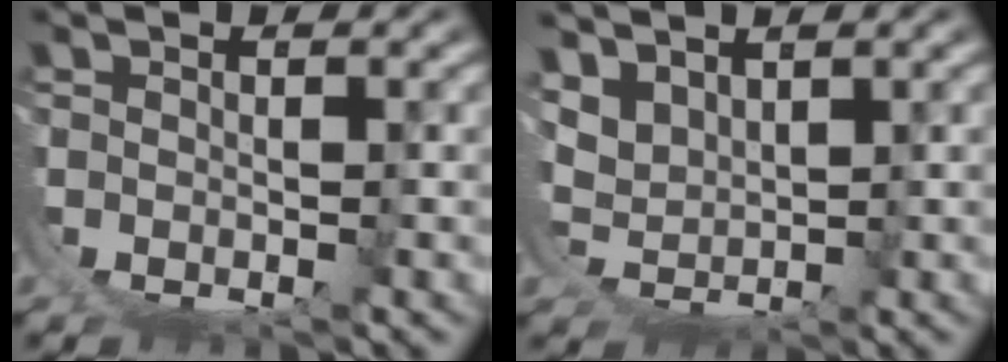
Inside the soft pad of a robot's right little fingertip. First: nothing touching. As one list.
[{"total": 3.9, "force": [1.9, 2.6, 2.2], "torque": [-0.069, -0.024, 0.046]}]